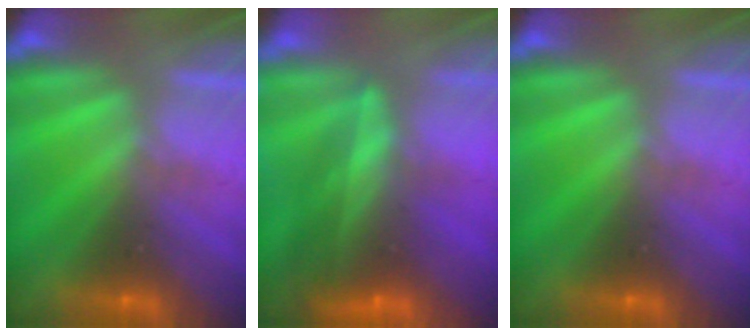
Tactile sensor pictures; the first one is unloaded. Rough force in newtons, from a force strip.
{"total": 5.7}
{"total": 0.0}